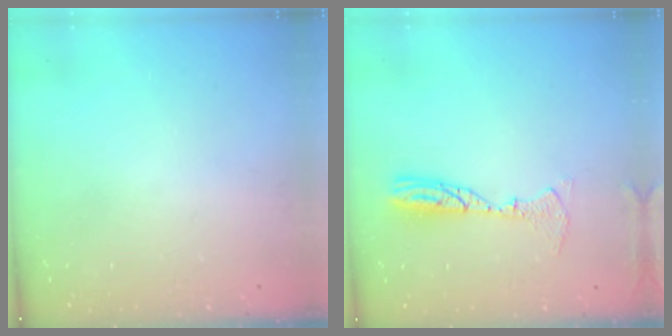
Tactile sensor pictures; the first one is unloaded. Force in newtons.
{"total": 9.1, "press": 8.9, "slide": 1.7}